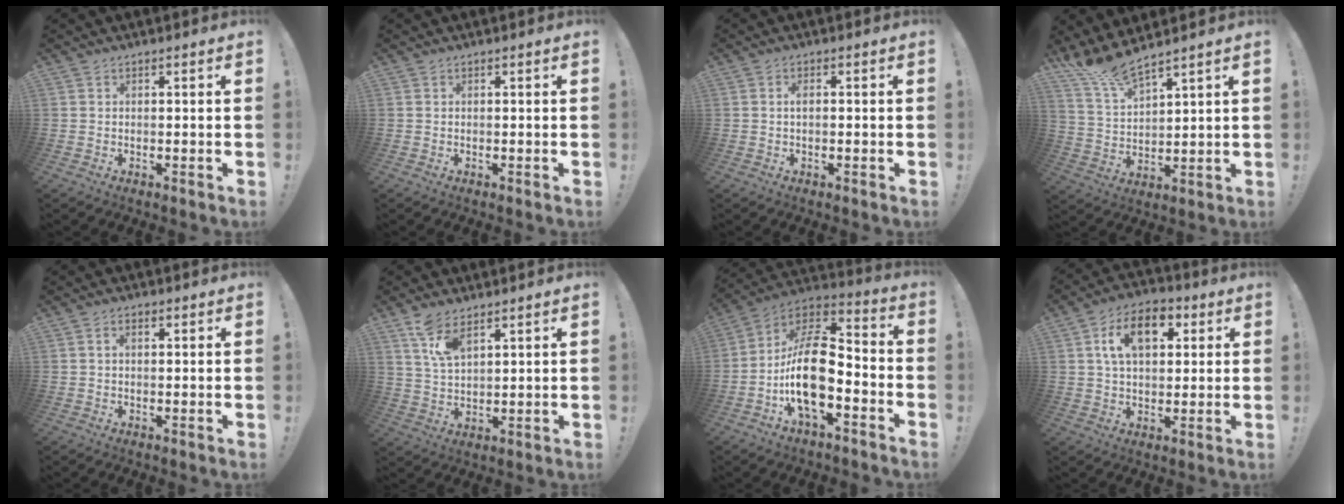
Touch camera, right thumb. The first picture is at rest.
{"total": 0.0}
{"total": 1.5, "force": [-0.2, 0.6, 1.4], "torque": [-0.028, 0.006, -0.005]}
{"total": 9.4, "force": [8.6, 1.2, 3.6], "torque": [-0.083, -0.056, 0.160]}
{"total": 1.8, "force": [0.5, 0.9, 1.5], "torque": [-0.024, 0.001, 0.007]}
{"total": 8.0, "force": [5.3, 3.1, 5.0], "torque": [-0.092, -0.021, 0.097]}
{"total": 19.0, "force": [-5.3, 9.3, 15.7], "torque": [-0.296, 0.031, -0.085]}
{"total": 12.8, "force": [4.5, 7.9, 9.0], "torque": [-0.133, 0.004, 0.080]}